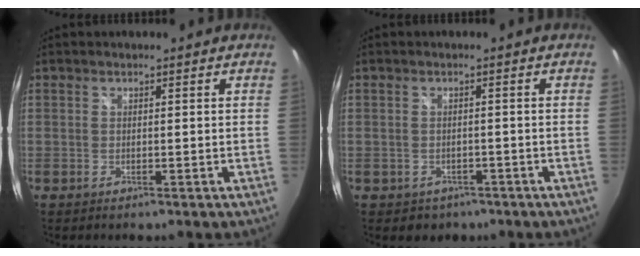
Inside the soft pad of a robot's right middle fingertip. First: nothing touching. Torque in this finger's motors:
{"motor_torque": [0.24, -0.37, 0.06, 0.01]}